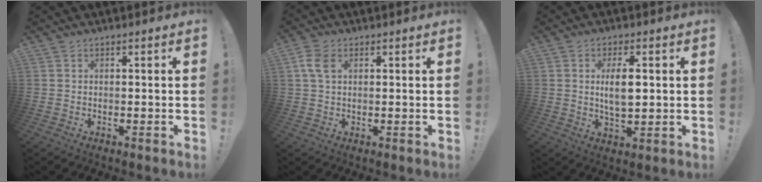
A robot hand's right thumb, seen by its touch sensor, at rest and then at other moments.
{"total": 5.2, "force": [1.7, 3.3, 3.7], "torque": [-0.064, 0.000, 0.031]}
{"total": 7.9, "force": [1.1, 3.5, 6.9], "torque": [-0.127, -0.003, 0.014]}